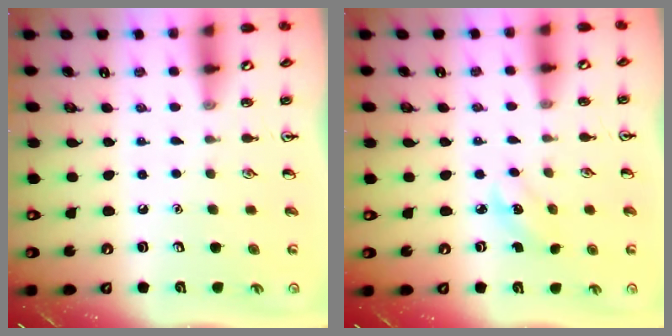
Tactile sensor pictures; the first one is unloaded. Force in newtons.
{"total": 2.4, "press": 2.2, "slide": 0.9}